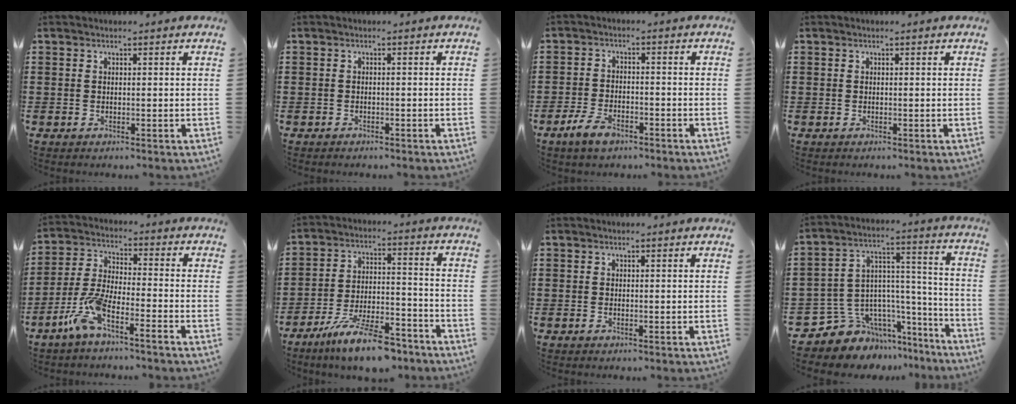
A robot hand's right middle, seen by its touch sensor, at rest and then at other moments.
{"total": 0.7, "force": [-0.6, 0.2, 0.0], "torque": [-0.001, 0.002, -0.014]}
{"total": 4.7, "force": [-3.1, 2.0, 2.8], "torque": [-0.066, 0.005, -0.065]}
{"total": 0.0}
{"total": 7.5, "force": [-5.3, 0.9, 5.2], "torque": [-0.126, -0.010, -0.105]}
{"total": 11.0, "force": [-9.0, 1.9, 6.1], "torque": [-0.108, 0.022, -0.169]}
{"total": 0.0}
{"total": 8.2, "force": [-5.9, 5.6, 0.5], "torque": [-0.042, -0.007, -0.108]}